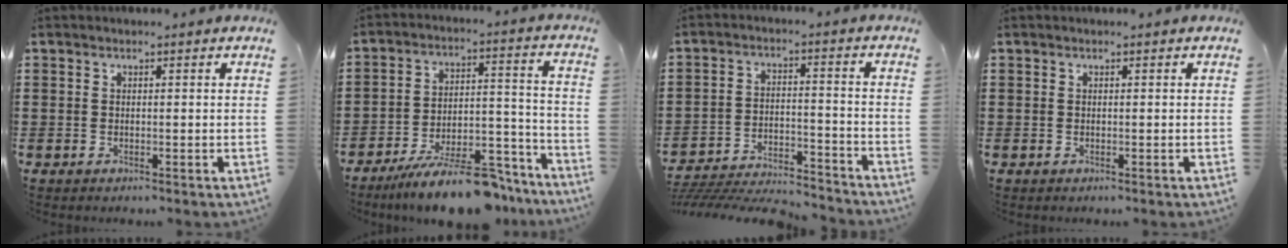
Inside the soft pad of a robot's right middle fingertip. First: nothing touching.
{"total": 12.7, "force": [-10.7, 2.0, 6.5], "torque": [-0.086, 0.043, -0.188]}
{"total": 6.3, "force": [-6.1, 0.6, 1.5], "torque": [-0.035, 0.002, -0.123]}
{"total": 0.0}